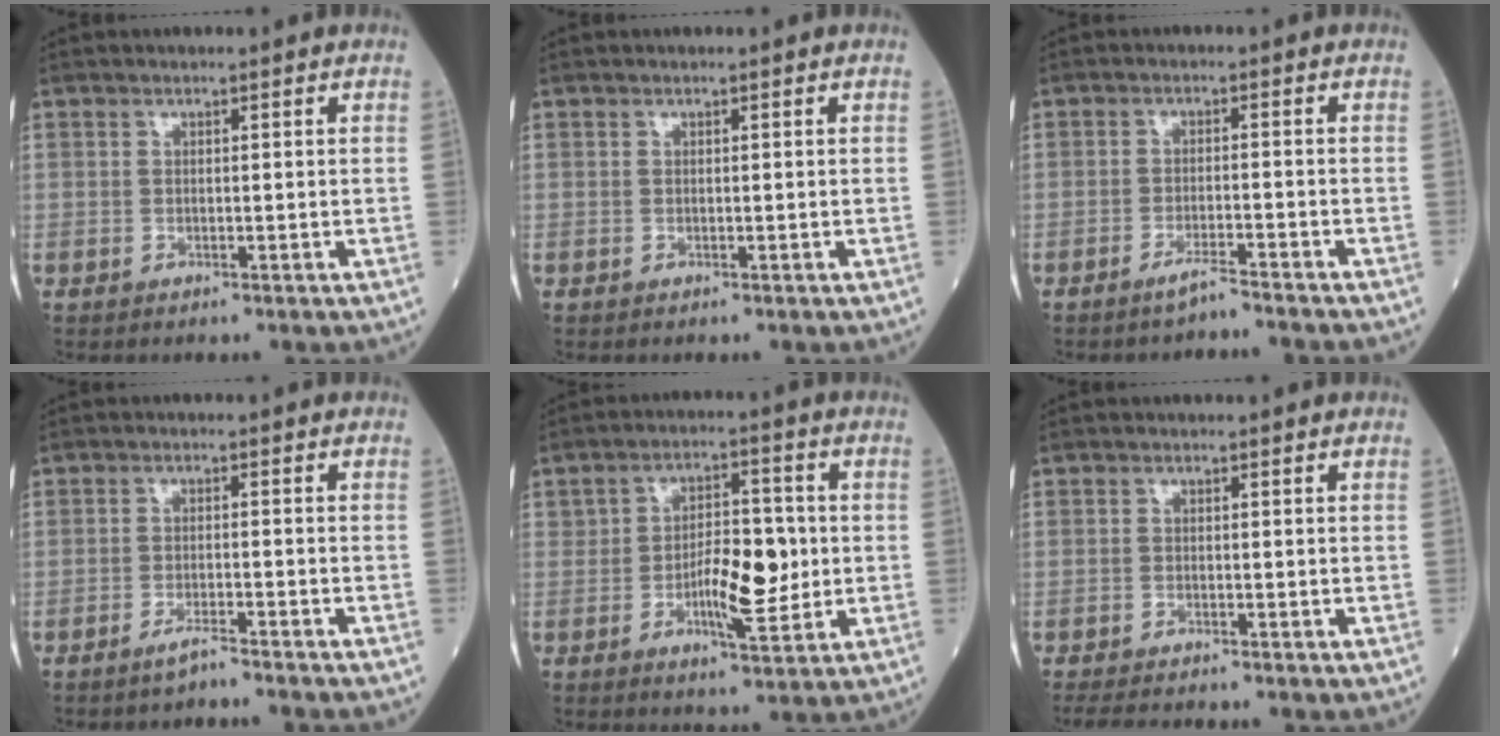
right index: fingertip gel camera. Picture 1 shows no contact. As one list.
[{"total": 0.0}, {"total": 3.2, "force": [-2.9, -0.6, 1.3], "torque": [-0.027, -0.005, -0.048]}, {"total": 3.0, "force": [-2.7, -0.4, 1.3], "torque": [-0.026, -0.002, -0.043]}, {"total": 8.7, "force": [-1.1, 3.1, 8.1], "torque": [-0.135, 0.003, -0.017]}, {"total": 4.9, "force": [-4.4, 0.2, 2.2], "torque": [-0.030, -0.013, -0.069]}]